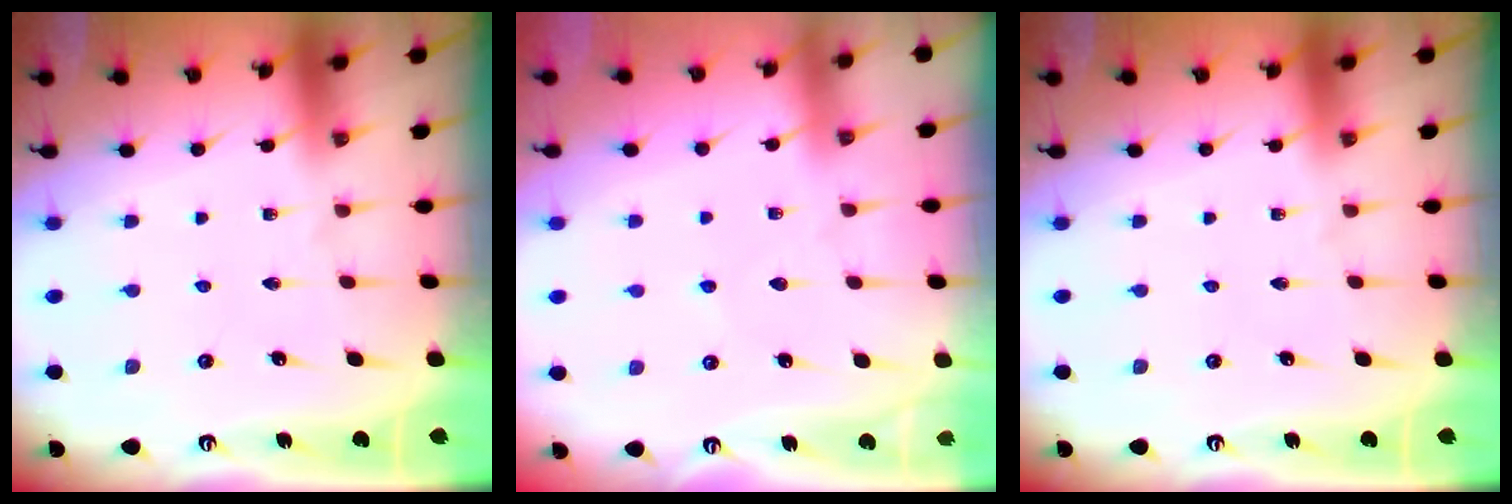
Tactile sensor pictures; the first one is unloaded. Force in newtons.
{"total": 2.4, "press": 2.4, "slide": 0.5}
{"total": 0.0}